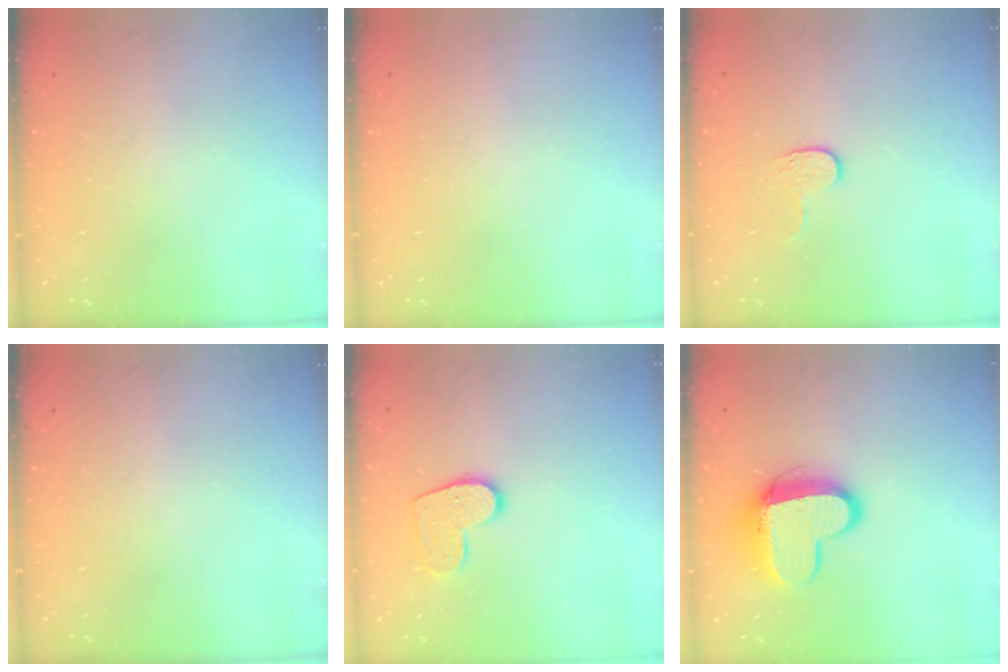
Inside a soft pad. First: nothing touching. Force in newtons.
{"total": 0.0}
{"total": 4.0, "press": 4.0, "slide": 0.5}
{"total": 0.0}
{"total": 10.9, "press": 10.9, "slide": 0.5}
{"total": 12.1, "press": 12.0, "slide": 0.9}